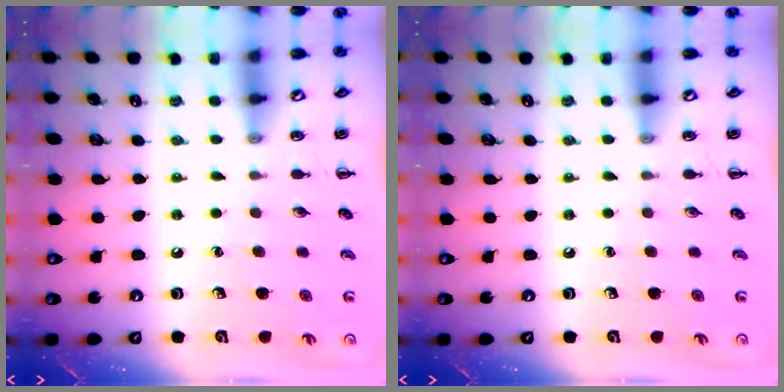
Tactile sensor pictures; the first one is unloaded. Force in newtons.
{"total": 0.0}